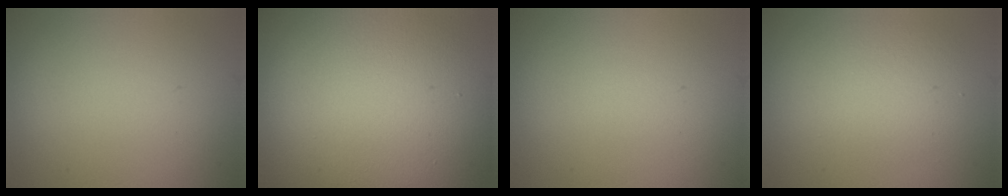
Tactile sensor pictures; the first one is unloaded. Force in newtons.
{"total": 23.2, "press": 23.2, "slide": 1.1}
{"total": 0.0}
{"total": 3.4, "press": 3.4, "slide": 0.5}